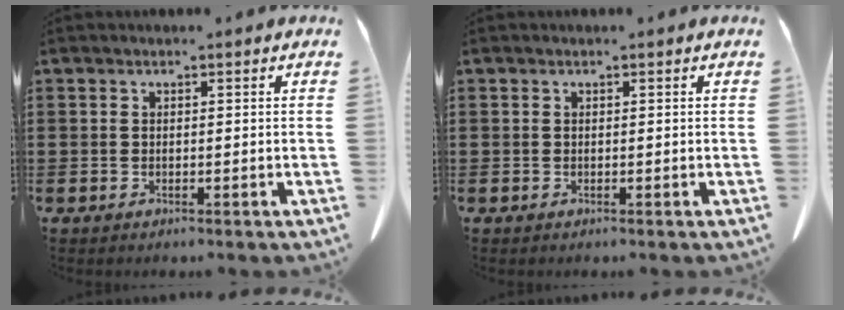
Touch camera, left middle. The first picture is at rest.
{"total": 0.0}